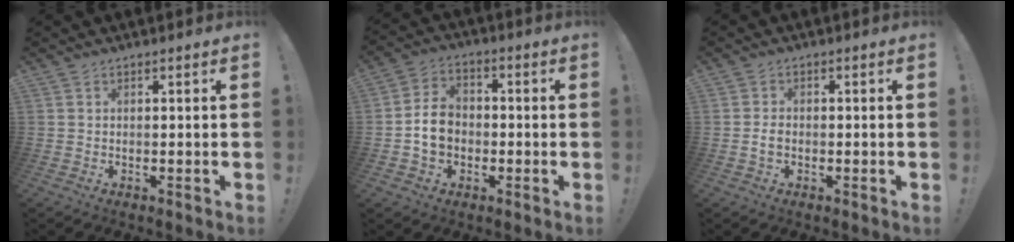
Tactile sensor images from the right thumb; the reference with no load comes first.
{"total": 9.3, "force": [-1.3, 7.6, 5.1], "torque": [-0.089, 0.018, -0.021]}
{"total": 2.1, "force": [-0.8, 1.3, 1.5], "torque": [-0.022, 0.004, -0.014]}